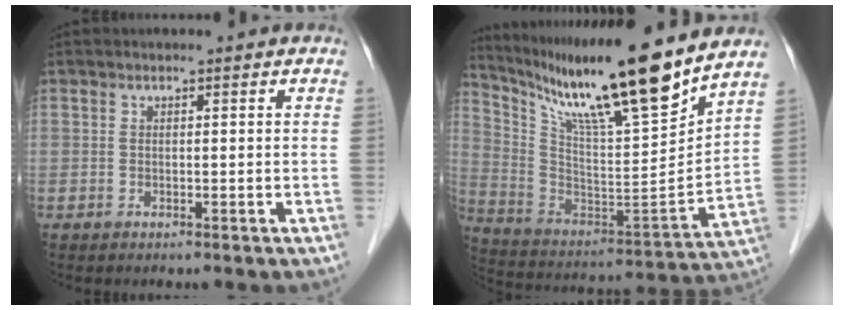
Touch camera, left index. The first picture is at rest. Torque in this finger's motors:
{"motor_torque": [0.69, -0.66, 0.76, 0.09]}